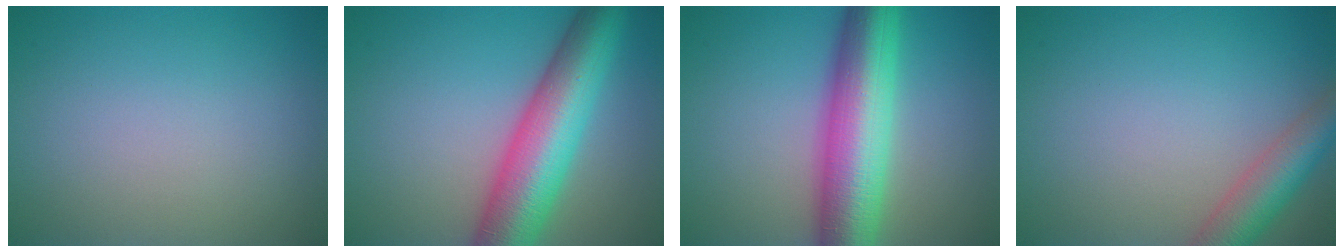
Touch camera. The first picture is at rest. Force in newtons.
{"total": 10.3, "press": 10.3, "slide": 0.3}
{"total": 10.4, "press": 10.4, "slide": 0.1}
{"total": 4.6, "press": 4.6, "slide": 0.2}